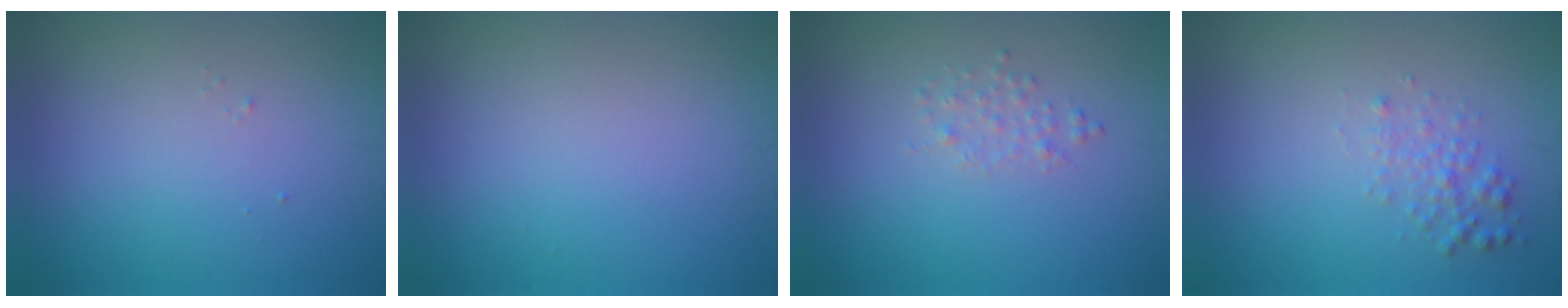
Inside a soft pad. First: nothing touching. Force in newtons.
{"total": 0.0}
{"total": 1.0, "press": 1.0, "slide": 0.1}
{"total": 1.7, "press": 1.7, "slide": 0.0}